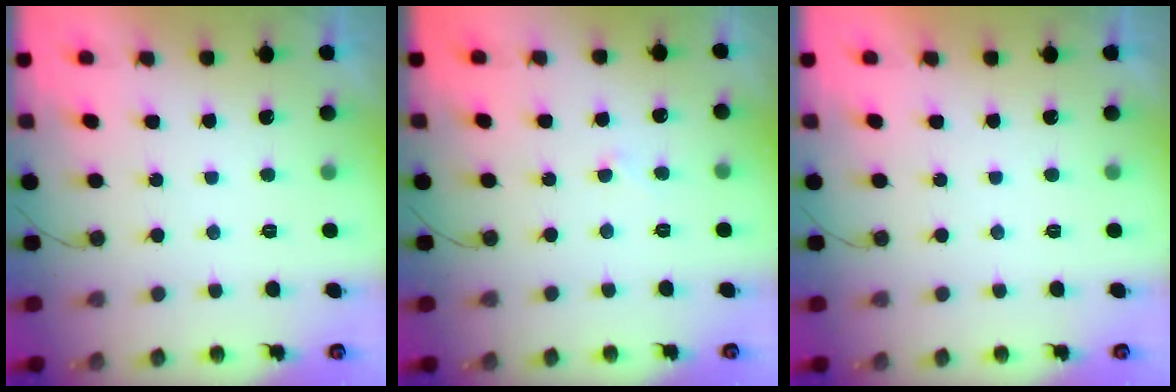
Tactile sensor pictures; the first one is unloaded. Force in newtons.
{"total": 2.9, "press": 2.9, "slide": 0.3}
{"total": 1.6, "press": 1.6, "slide": 0.0}